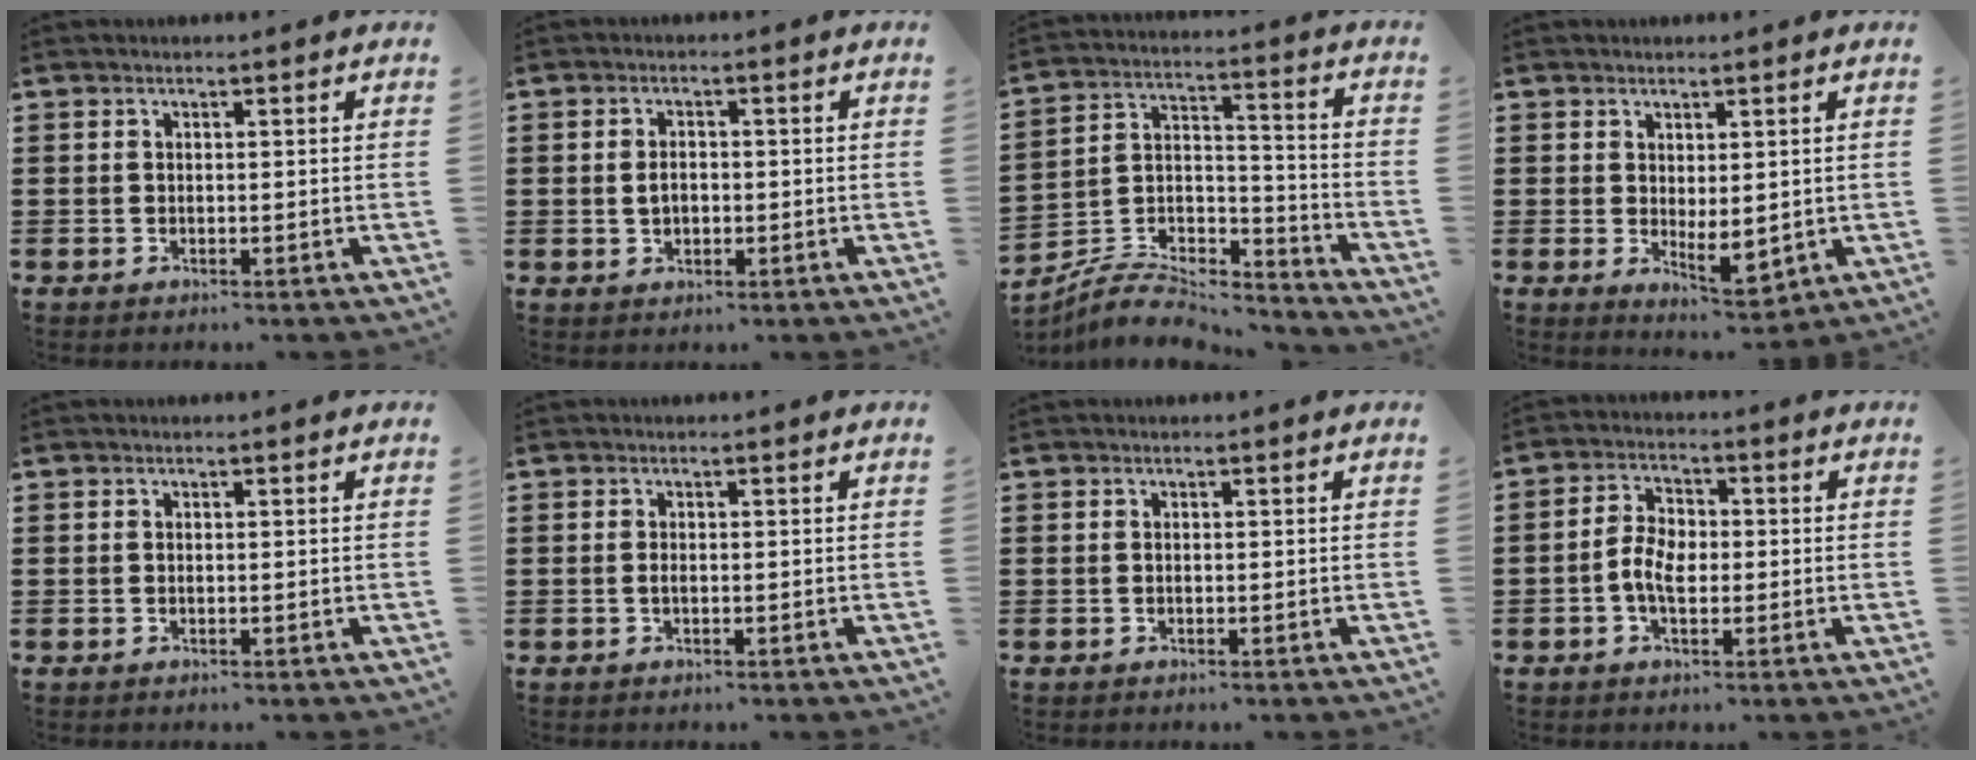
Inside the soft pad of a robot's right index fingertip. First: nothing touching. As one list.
[{"total": 2.4, "force": [-0.1, 1.6, 1.8], "torque": [-0.036, 0.007, -0.004]}, {"total": 7.2, "force": [-6.7, 2.1, 1.8], "torque": [-0.039, 0.011, -0.133]}, {"total": 3.8, "force": [0.4, 2.0, 3.2], "torque": [-0.051, 0.003, 0.008]}, {"total": 0.0}, {"total": 0.6, "force": [-0.2, 0.2, 0.6], "torque": [-0.013, -0.002, -0.002]}, {"total": 0.0}, {"total": 5.1, "force": [-0.9, 2.9, 4.0], "torque": [-0.094, 0.004, -0.023]}]